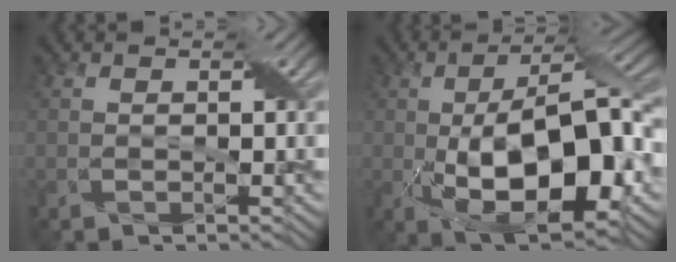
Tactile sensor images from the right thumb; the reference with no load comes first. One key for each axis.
{"total": 16.0, "fx": -3.0, "fy": 7.3, "fz": 13.9, "tx": -0.219, "ty": -0.004, "tz": -0.057}